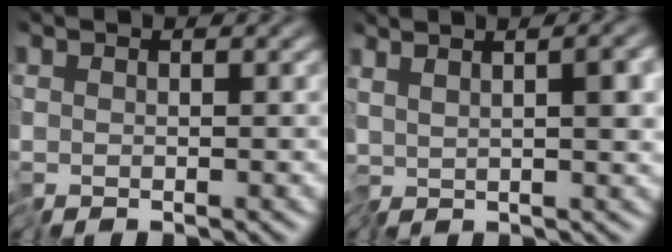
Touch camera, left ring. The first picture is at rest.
{"total": 5.2, "force": [0.9, 1.5, 4.9], "torque": [-0.080, 0.008, 0.015]}